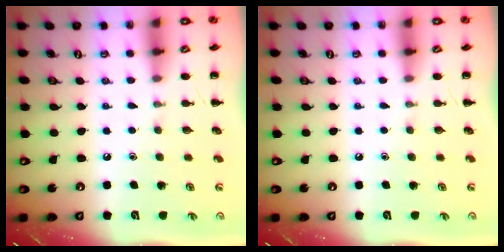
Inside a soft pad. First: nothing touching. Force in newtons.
{"total": 0.0}